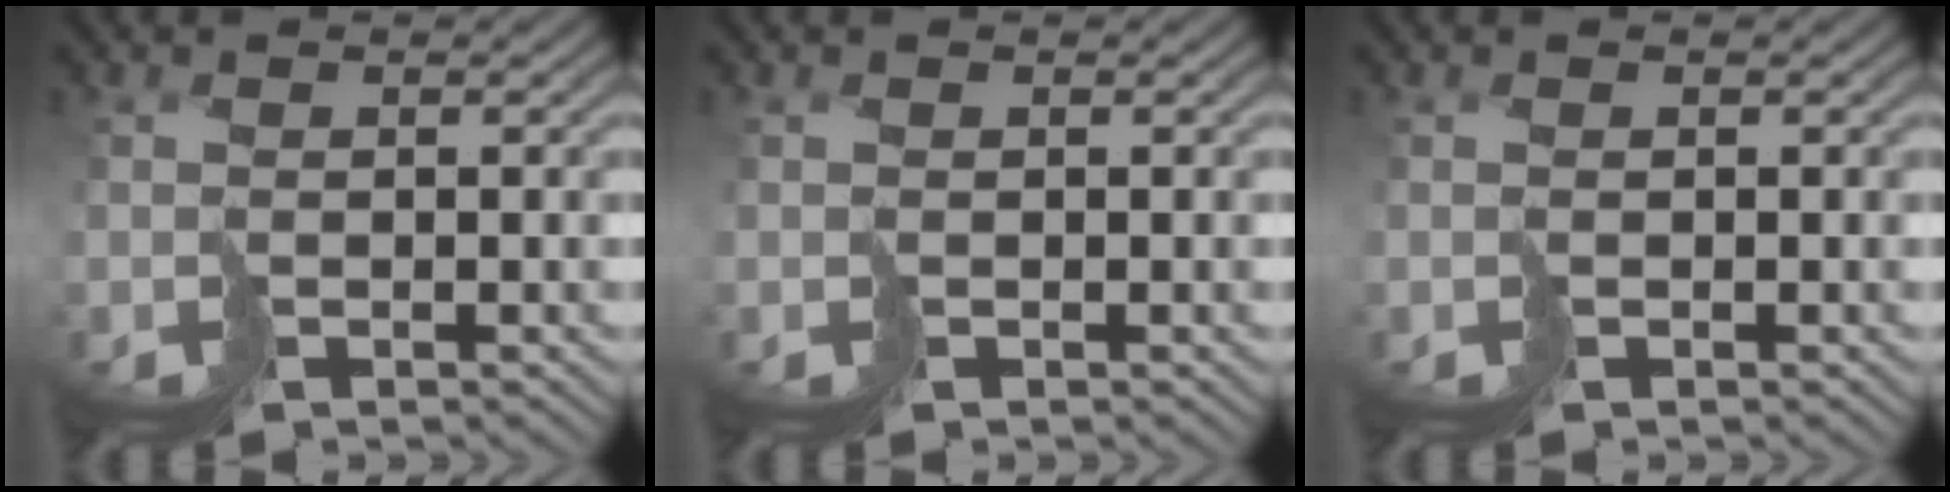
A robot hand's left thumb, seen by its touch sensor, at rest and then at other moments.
{"total": 0.0}
{"total": 0.0}